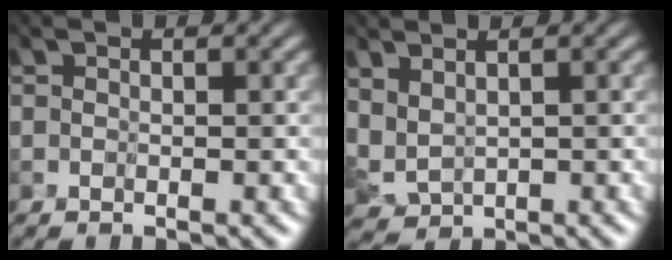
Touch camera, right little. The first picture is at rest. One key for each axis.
{"total": 4.1, "fx": 1.5, "fy": 2.4, "fz": 3.0, "tx": -0.103, "ty": -0.004, "tz": 0.045}